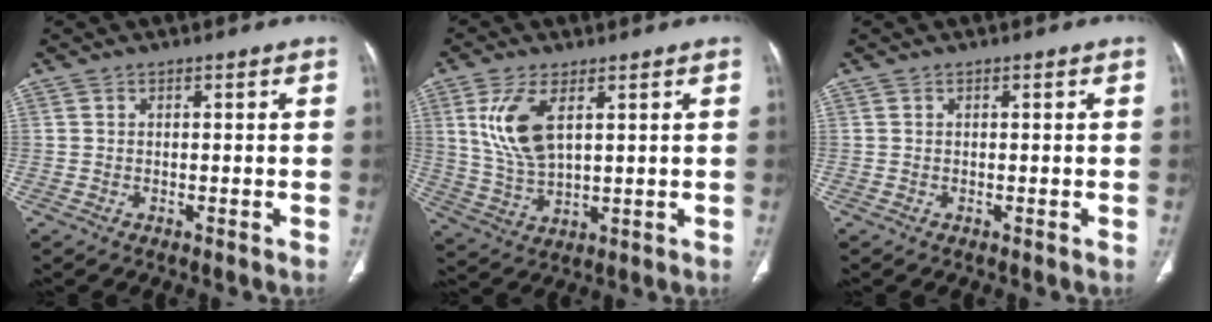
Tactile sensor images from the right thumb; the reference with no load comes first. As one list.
[{"total": 10.0, "force": [3.5, 4.5, 8.2], "torque": [-0.172, -0.014, 0.077]}, {"total": 0.0}]